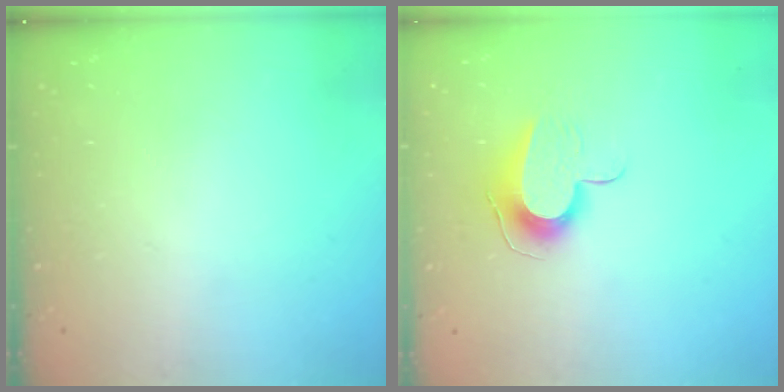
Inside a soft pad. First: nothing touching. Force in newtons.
{"total": 9.4, "press": 9.4, "slide": 0.6}